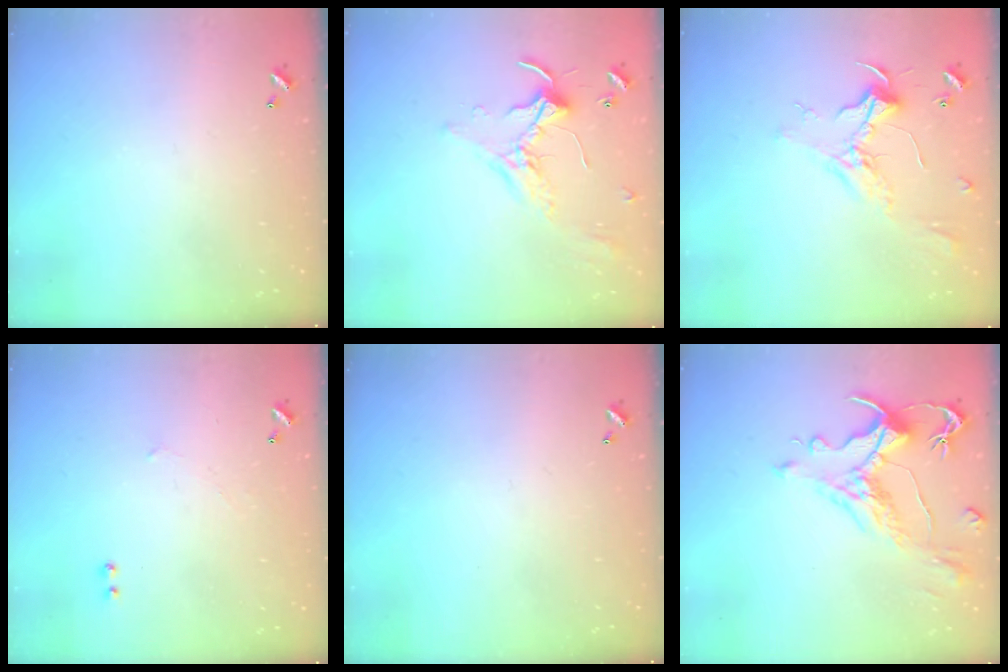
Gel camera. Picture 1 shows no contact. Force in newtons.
{"total": 1.7, "press": 1.7, "slide": 0.1}
{"total": 2.4, "press": 2.3, "slide": 0.8}
{"total": 1.4, "press": 1.3, "slide": 0.5}
{"total": 0.0}
{"total": 1.1, "press": 0.0, "slide": 1.1}